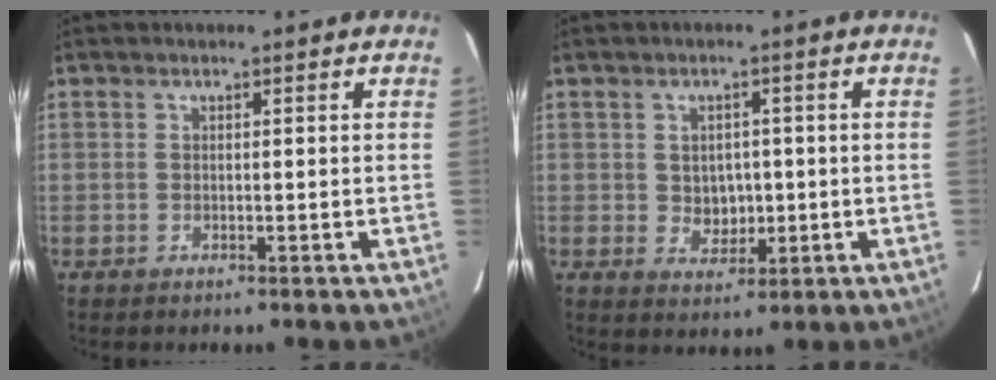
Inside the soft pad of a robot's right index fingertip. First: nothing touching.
{"total": 4.6, "force": [-0.2, 3.9, 2.5], "torque": [-0.042, 0.004, 0.006]}